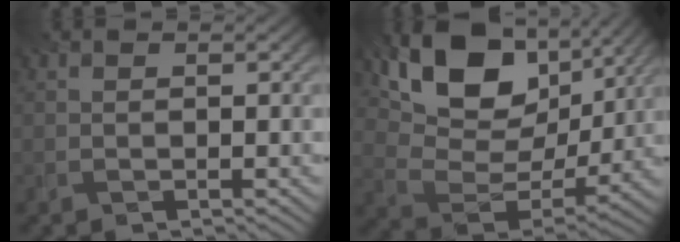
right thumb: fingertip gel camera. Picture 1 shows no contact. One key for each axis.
{"total": 14.4, "fx": 8.0, "fy": 8.4, "fz": 8.5, "tx": -0.174, "ty": 0.008, "tz": 0.143}